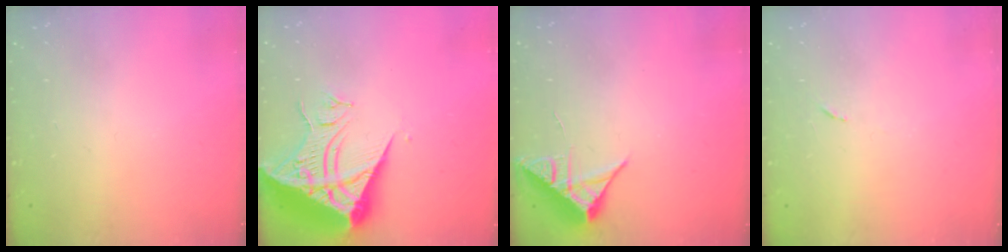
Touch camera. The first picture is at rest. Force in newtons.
{"total": 14.7, "press": 14.6, "slide": 1.5}
{"total": 7.7, "press": 7.7, "slide": 0.4}
{"total": 3.5, "press": 3.3, "slide": 1.2}